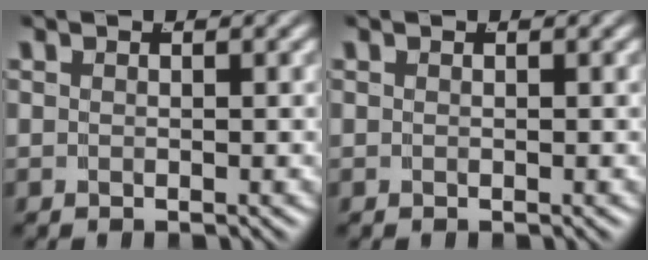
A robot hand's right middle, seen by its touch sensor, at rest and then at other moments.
{"total": 0.0}